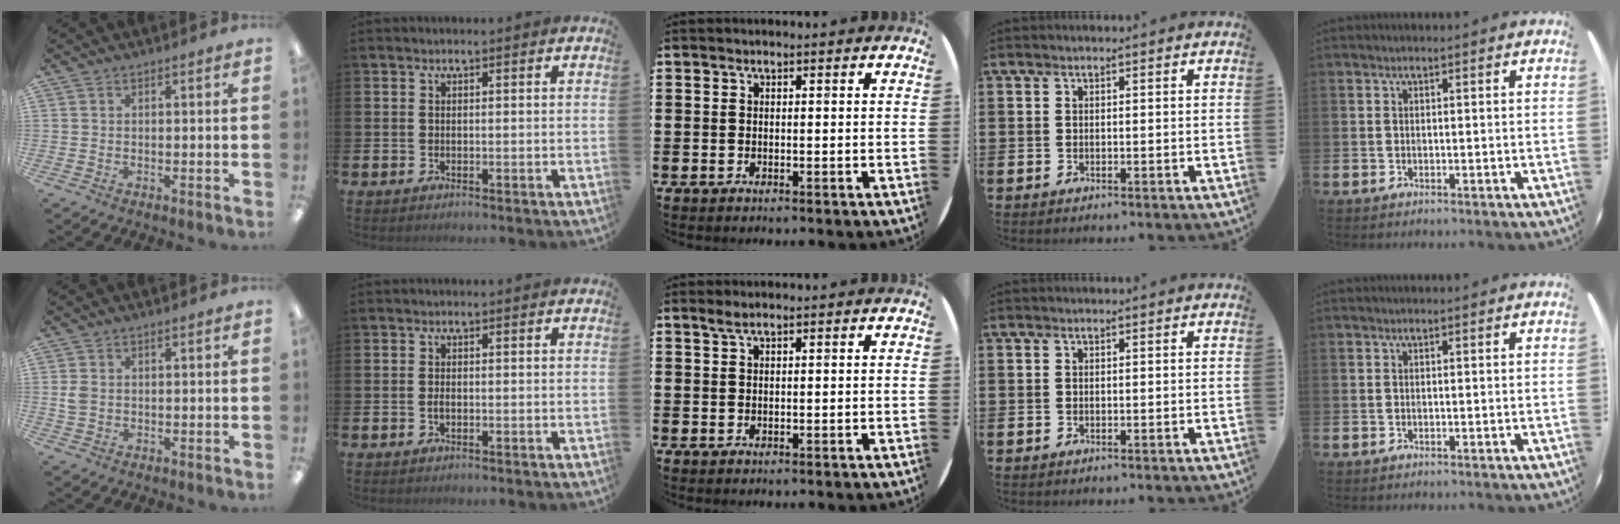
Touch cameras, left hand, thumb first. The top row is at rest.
{"thumb": {"total": 2.4, "force": [0.3, 1.7, 1.6], "torque": [-0.033, 0.006, 0.005]}, "index": {"total": 1.0, "force": [-0.3, 0.5, 0.8], "torque": [-0.010, 0.000, -0.007]}, "middle": {"total": 1.2, "force": [0.9, 0.1, 0.7], "torque": [-0.014, 0.003, 0.016]}}